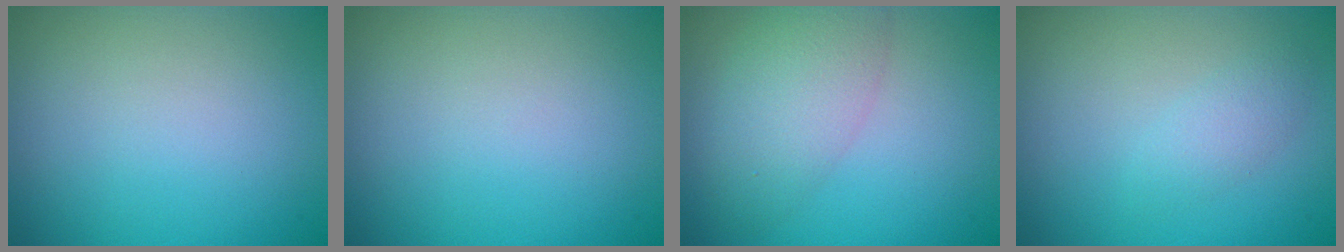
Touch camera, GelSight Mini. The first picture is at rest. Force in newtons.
{"total": 0.0}
{"total": 4.8, "press": 4.8, "slide": 0.2}
{"total": 1.5, "press": 1.5, "slide": 0.1}